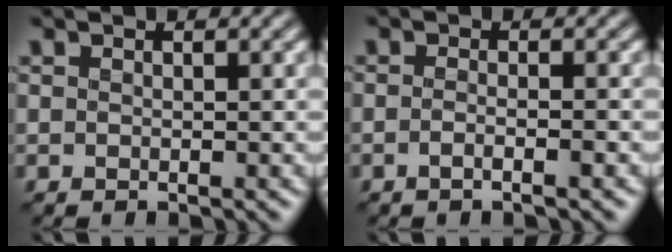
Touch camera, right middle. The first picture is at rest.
{"total": 1.8, "force": [-0.8, 0.6, 1.5], "torque": [-0.013, -0.001, -0.019]}